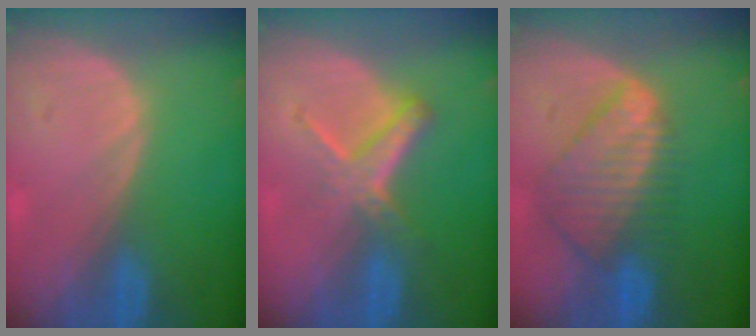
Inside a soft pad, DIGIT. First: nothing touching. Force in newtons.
{"total": 5.8, "press": 5.2, "slide": 2.7}
{"total": 9.0, "press": 7.8, "slide": 4.5}